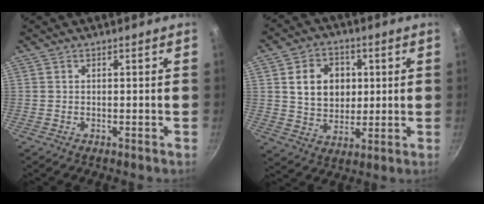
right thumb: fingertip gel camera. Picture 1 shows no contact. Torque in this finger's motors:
{"motor_torque": [-1.03, 1.33, 0.36, 0.57, 0.06]}